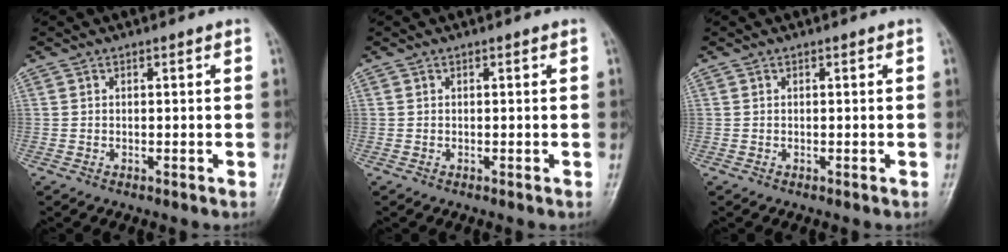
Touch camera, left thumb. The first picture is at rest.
{"total": 0.0}
{"total": 0.0}